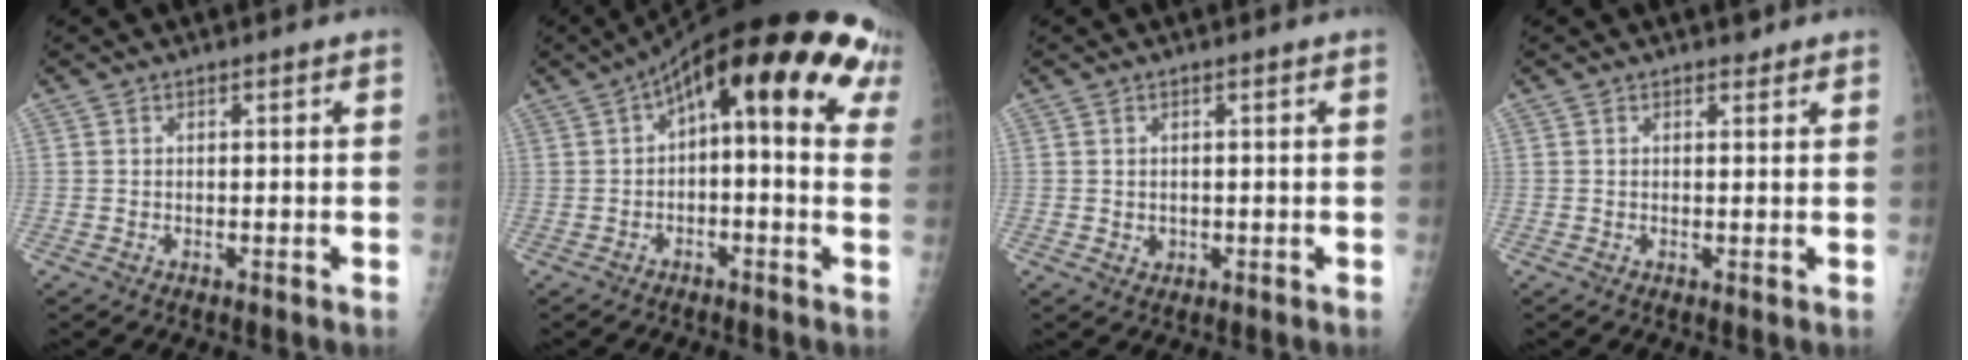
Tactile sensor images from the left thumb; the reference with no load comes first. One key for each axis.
{"total": 18.6, "fx": 6.8, "fy": 6.8, "fz": 15.9, "tx": -0.213, "ty": 0.042, "tz": 0.085}
{"total": 1.3, "fx": 0.1, "fy": 1.2, "fz": 0.6, "tx": -0.006, "ty": -0.001, "tz": 0.007}
{"total": 1.3, "fx": 1.0, "fy": 0.6, "fz": 0.4, "tx": 0.001, "ty": -0.007, "tz": 0.011}